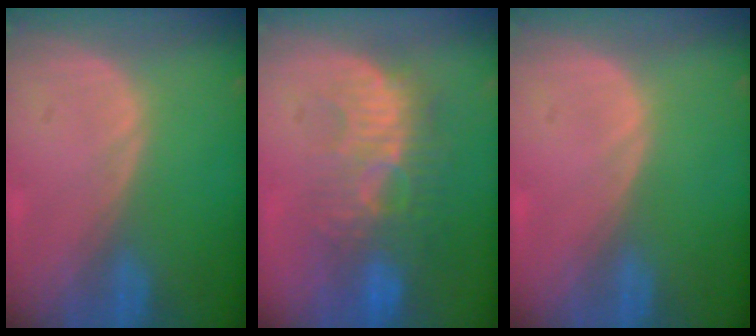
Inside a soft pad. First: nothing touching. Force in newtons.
{"total": 9.6, "press": 9.0, "slide": 3.4}
{"total": 0.0}